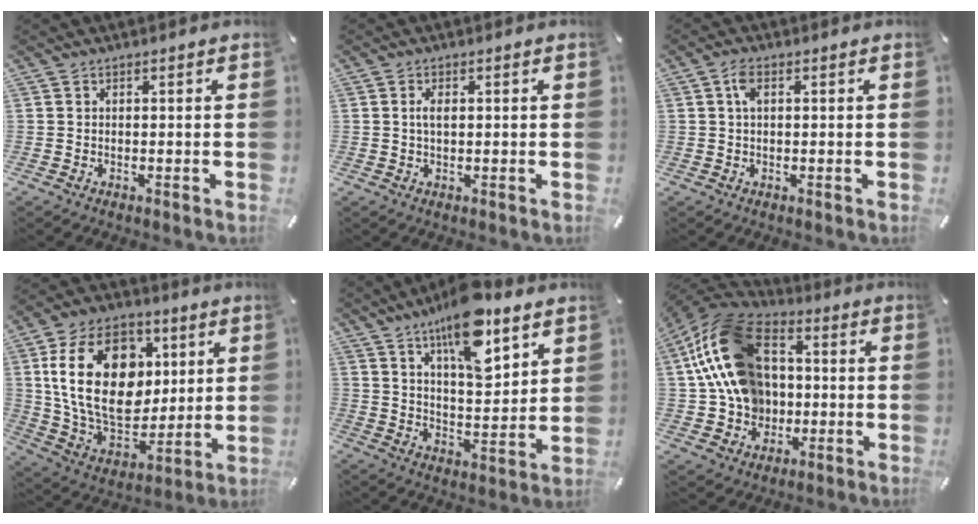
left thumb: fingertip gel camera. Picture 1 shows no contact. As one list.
[{"total": 2.2, "force": [0.3, 0.9, 2.0], "torque": [-0.048, 0.001, 0.001]}, {"total": 2.6, "force": [0.6, 1.2, 2.2], "torque": [-0.048, 0.009, 0.009]}, {"total": 23.3, "force": [5.0, 16.8, 15.3], "torque": [-0.276, -0.014, 0.087]}, {"total": 16.0, "force": [10.7, 6.1, 10.2], "torque": [-0.158, -0.057, 0.178]}, {"total": 20.0, "force": [2.3, 15.8, 12.1], "torque": [-0.264, -0.001, 0.047]}]